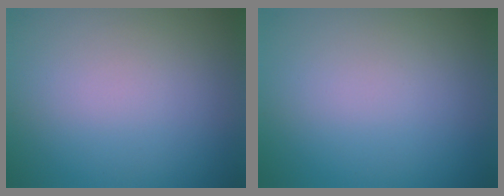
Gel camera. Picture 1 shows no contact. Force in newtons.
{"total": 0.0}